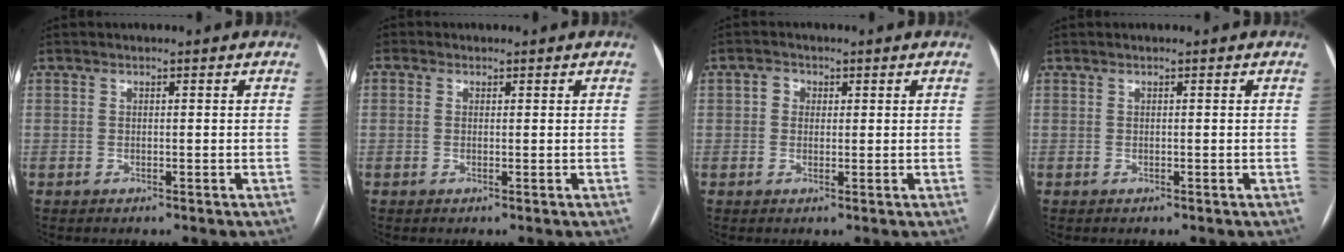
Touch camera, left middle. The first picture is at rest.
{"total": 2.0, "force": [-1.9, -0.1, -0.8], "torque": [0.006, 0.006, -0.022]}
{"total": 2.0, "force": [0.5, 1.8, 0.8], "torque": [-0.014, 0.010, 0.005]}
{"total": 0.0}